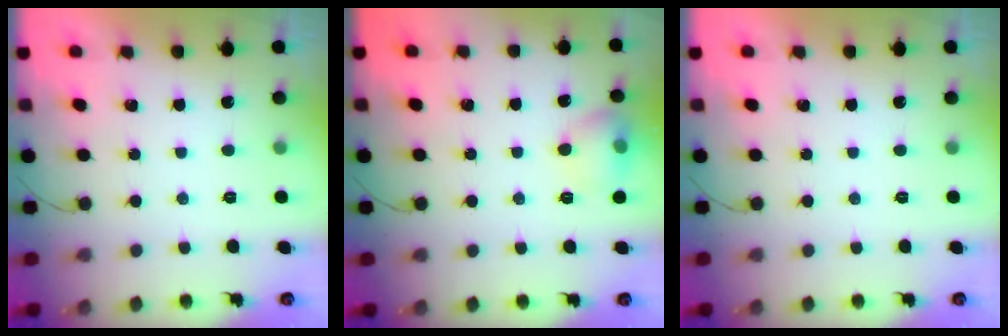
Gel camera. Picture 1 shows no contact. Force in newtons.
{"total": 8.6, "press": 8.5, "slide": 1.3}
{"total": 0.0}